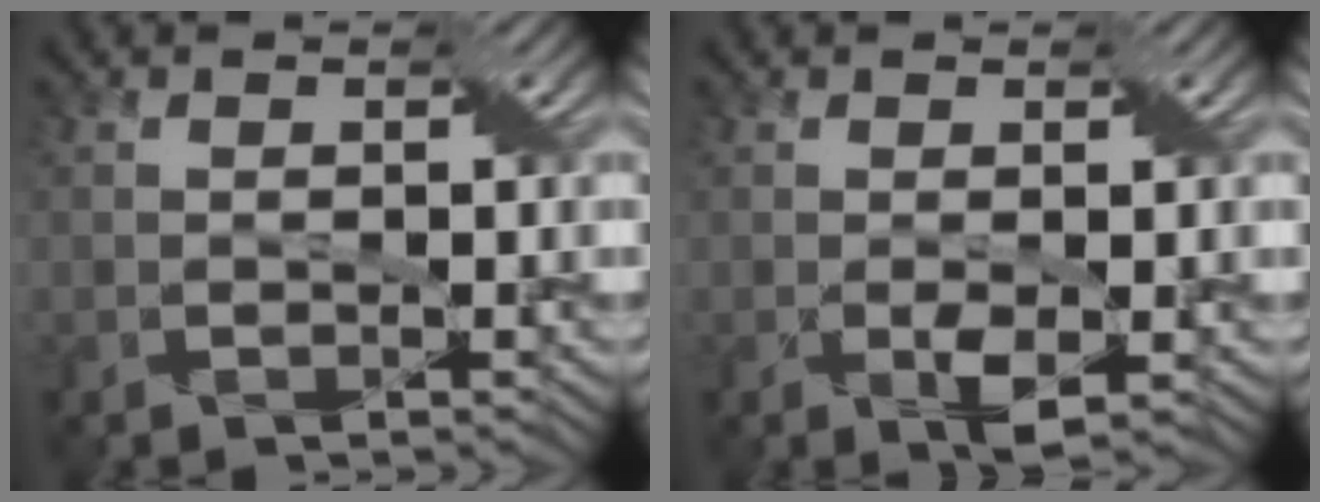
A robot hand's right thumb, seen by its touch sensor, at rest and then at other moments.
{"total": 2.2, "force": [-0.4, 0.8, 2.0], "torque": [-0.042, -0.007, -0.003]}